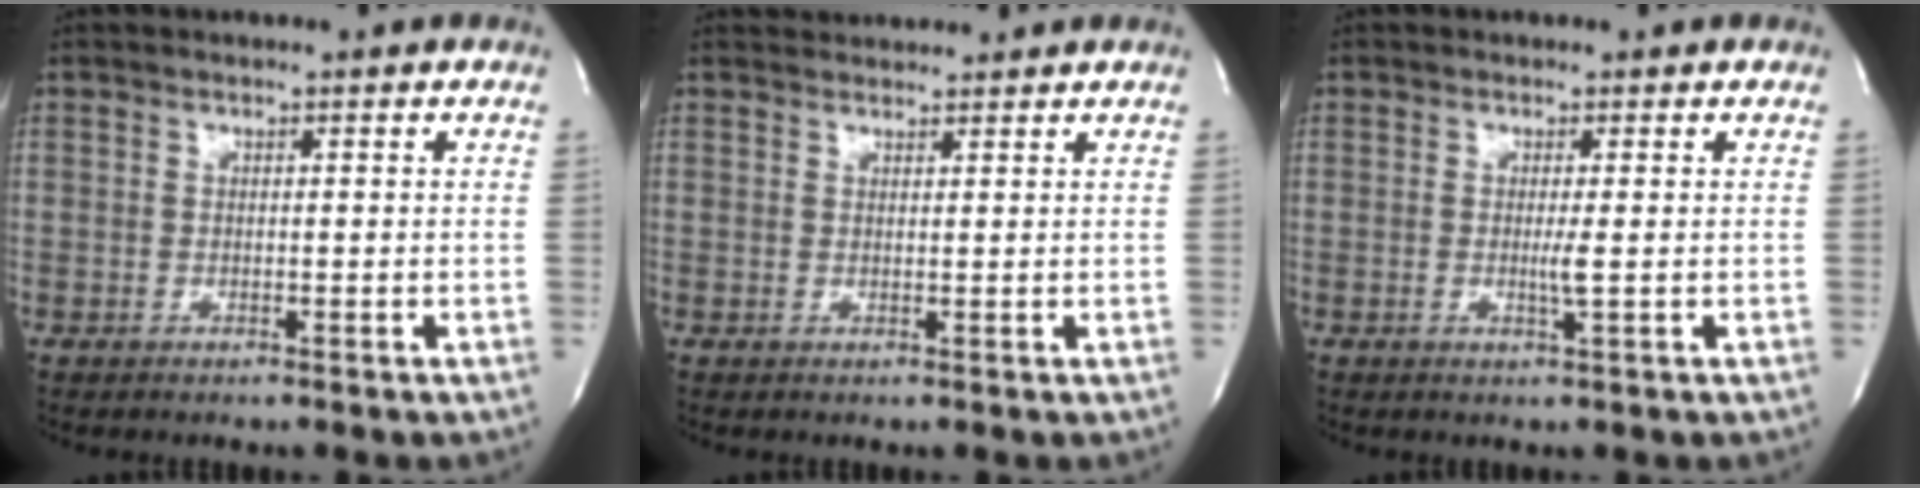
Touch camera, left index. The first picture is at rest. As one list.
[{"total": 2.6, "force": [2.6, 0.5, -0.3], "torque": [-0.002, 0.021, 0.041]}, {"total": 1.6, "force": [-0.3, -0.3, 1.5], "torque": [-0.033, -0.008, -0.005]}]